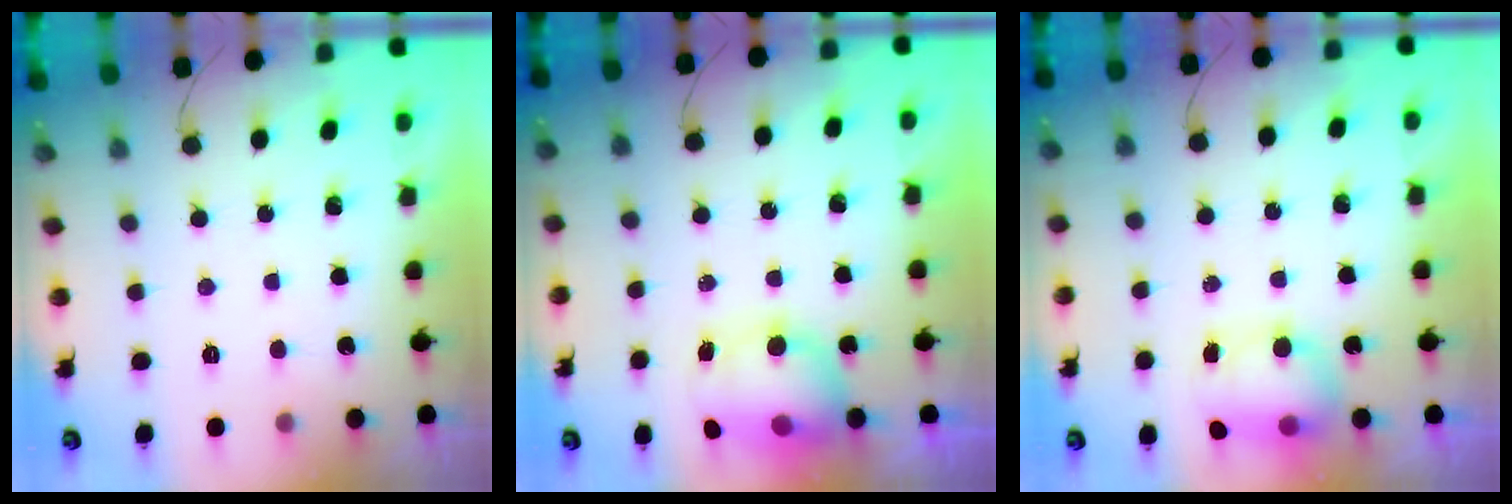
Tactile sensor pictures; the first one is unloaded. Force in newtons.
{"total": 7.5, "press": 7.4, "slide": 0.9}
{"total": 7.4, "press": 7.2, "slide": 1.3}